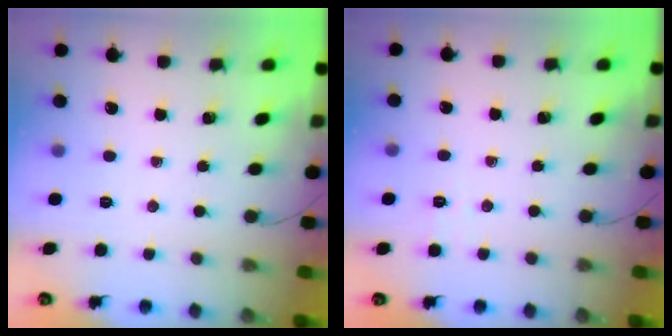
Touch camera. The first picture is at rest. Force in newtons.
{"total": 2.1, "press": 1.2, "slide": 1.7}